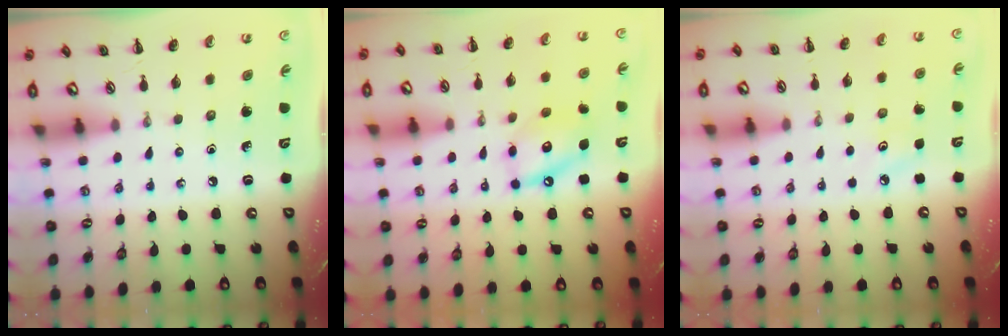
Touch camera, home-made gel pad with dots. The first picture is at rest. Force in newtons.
{"total": 11.9, "press": 11.7, "slide": 2.3}
{"total": 3.1, "press": 2.9, "slide": 0.9}